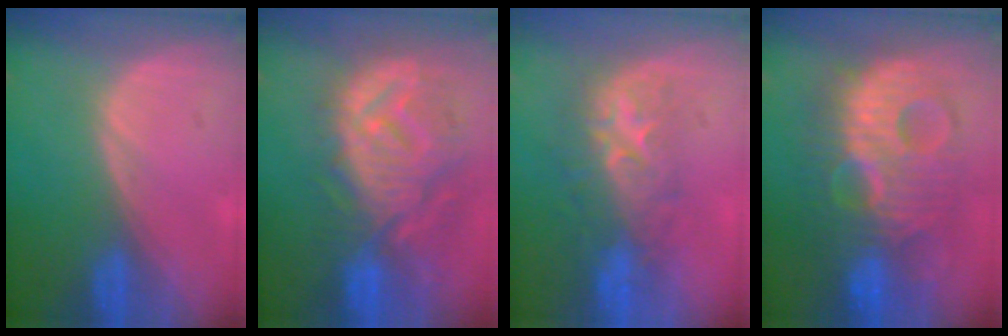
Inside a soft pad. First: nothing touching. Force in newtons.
{"total": 12.4, "press": 11.1, "slide": 5.5}
{"total": 8.0, "press": 7.8, "slide": 2.1}
{"total": 12.1, "press": 12.1, "slide": 0.8}